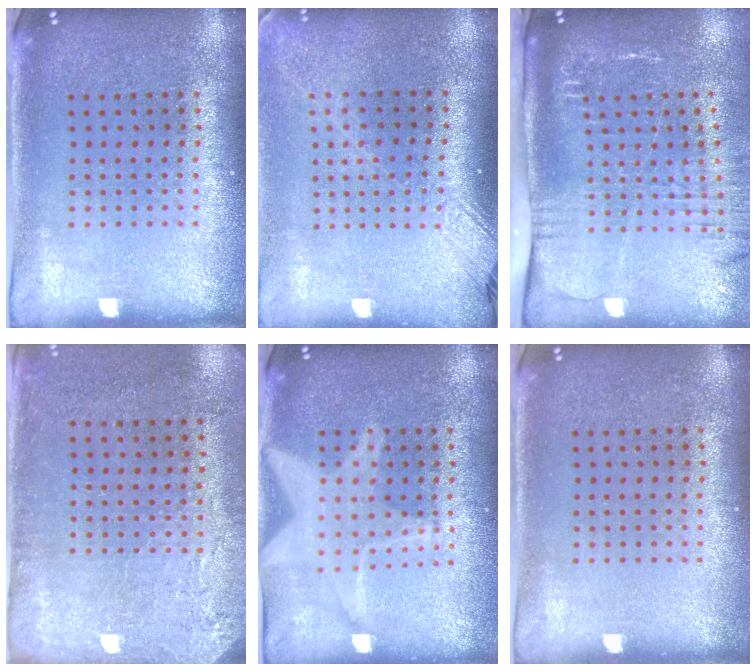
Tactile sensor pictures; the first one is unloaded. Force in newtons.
{"total": 2.0, "press": 1.5, "slide": 1.3}
{"total": 2.6, "press": 2.0, "slide": 1.7}
{"total": 2.9, "press": 2.4, "slide": 1.6}
{"total": 2.1, "press": 2.1, "slide": 0.2}
{"total": 0.0}